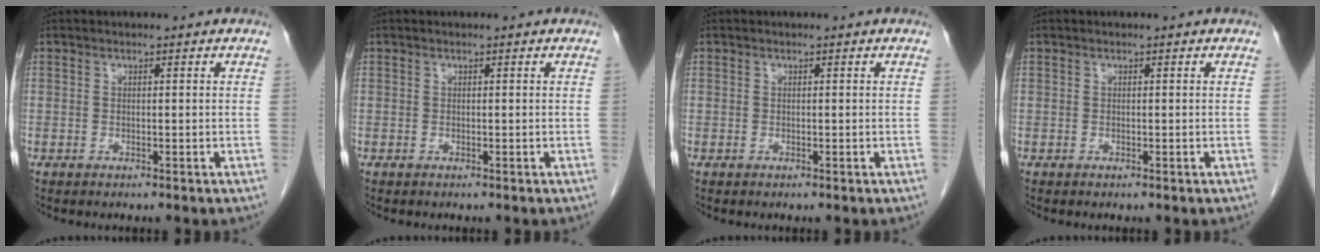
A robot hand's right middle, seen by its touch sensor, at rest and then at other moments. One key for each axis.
{"total": 0.0}
{"total": 0.0}
{"total": 0.0}